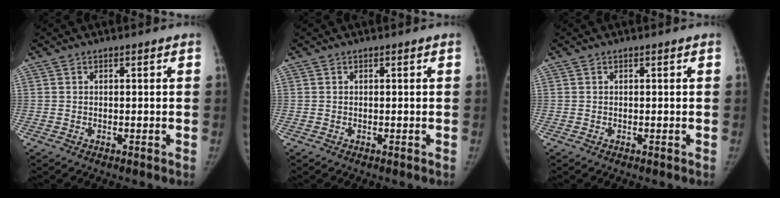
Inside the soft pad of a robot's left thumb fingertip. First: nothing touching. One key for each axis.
{"total": 0.0}
{"total": 0.0}